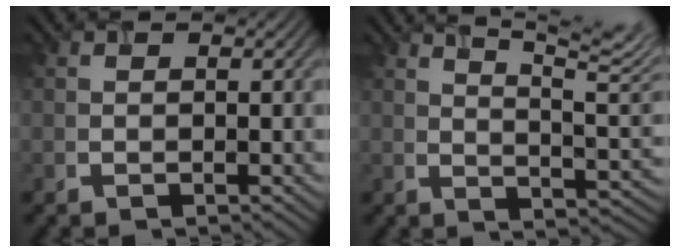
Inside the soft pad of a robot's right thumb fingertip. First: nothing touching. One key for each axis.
{"total": 12.7, "fx": 7.8, "fy": 3.5, "fz": 9.4, "tx": -0.143, "ty": 0.016, "tz": 0.106}